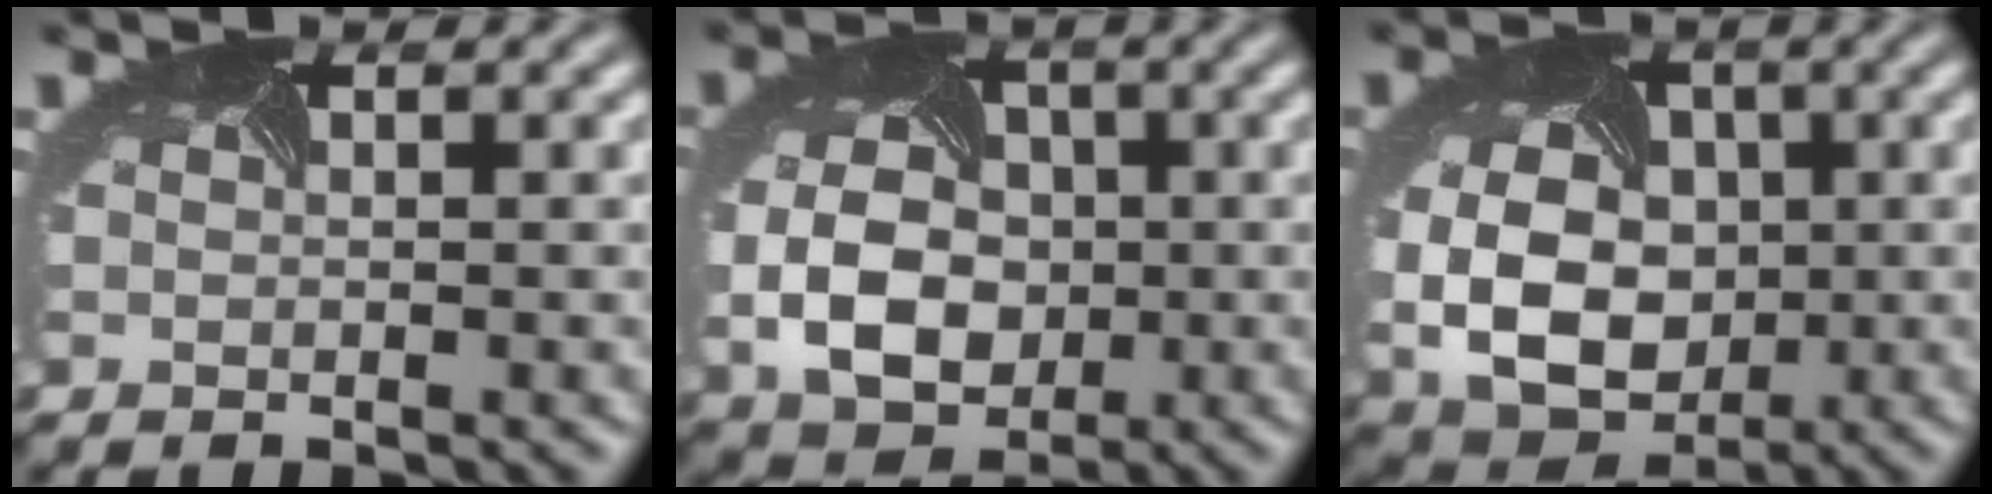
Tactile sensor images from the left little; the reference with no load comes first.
{"total": 5.9, "force": [-0.9, 4.5, 3.7], "torque": [-0.085, -0.009, -0.012]}
{"total": 9.2, "force": [-0.4, 7.1, 5.9], "torque": [-0.120, -0.024, 0.010]}